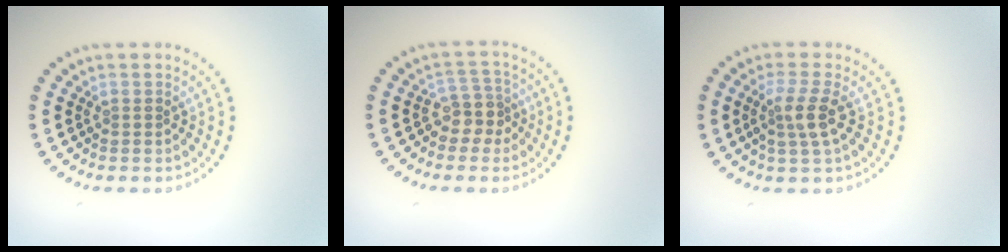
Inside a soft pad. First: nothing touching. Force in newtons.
{"total": 2.6, "press": 2.2, "slide": 1.5}
{"total": 2.6, "press": 2.3, "slide": 1.2}